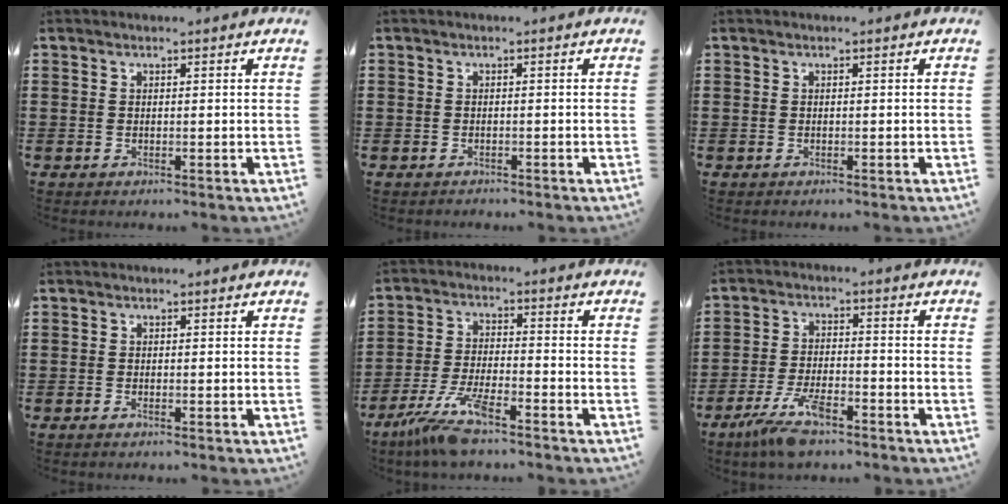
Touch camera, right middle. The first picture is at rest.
{"total": 0.7, "force": [-0.6, 0.3, -0.1], "torque": [0.001, 0.002, -0.015]}
{"total": 0.0}
{"total": 0.5, "force": [-0.3, 0.1, 0.4], "torque": [-0.009, -0.003, -0.006]}
{"total": 8.0, "force": [-6.1, 1.0, 5.1], "torque": [-0.119, -0.015, -0.119]}
{"total": 7.5, "force": [-5.0, 2.4, 5.1], "torque": [-0.112, -0.004, -0.094]}